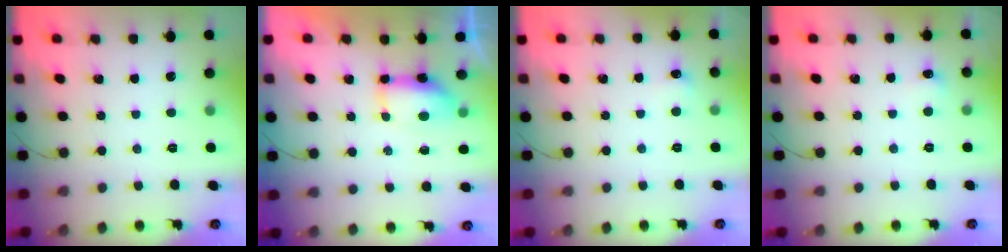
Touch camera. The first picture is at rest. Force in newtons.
{"total": 8.5, "press": 7.4, "slide": 4.2}
{"total": 4.1, "press": 4.0, "slide": 1.1}
{"total": 4.1, "press": 4.0, "slide": 1.1}